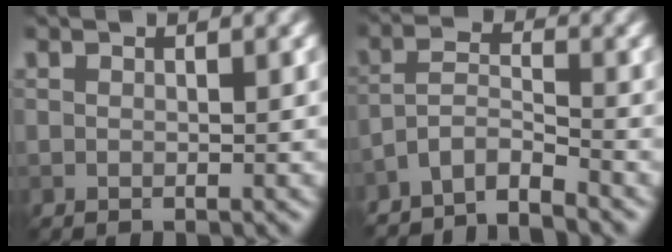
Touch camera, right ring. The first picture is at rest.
{"total": 4.0, "force": [-3.7, 0.6, 1.4], "torque": [-0.025, 0.001, -0.080]}